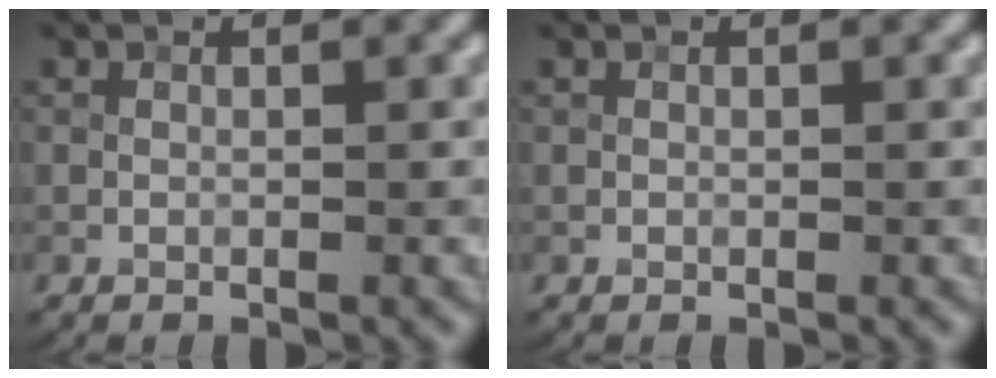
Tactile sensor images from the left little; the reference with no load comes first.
{"total": 0.0}